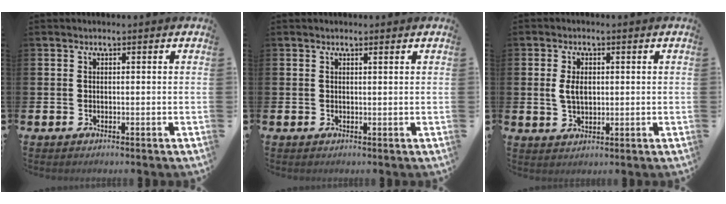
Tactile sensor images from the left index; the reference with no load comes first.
{"total": 0.7, "force": [0.6, 0.0, 0.2], "torque": [0.011, -0.006, 0.009]}
{"total": 3.5, "force": [0.8, 2.1, 2.7], "torque": [-0.040, 0.002, 0.010]}